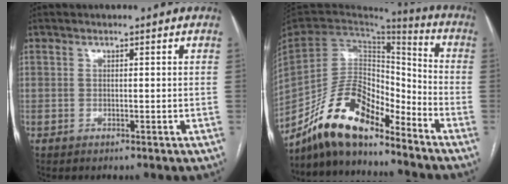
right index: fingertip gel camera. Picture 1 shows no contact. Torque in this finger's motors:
{"motor_torque": [1.13, -1.01, 0.36, 0.05]}